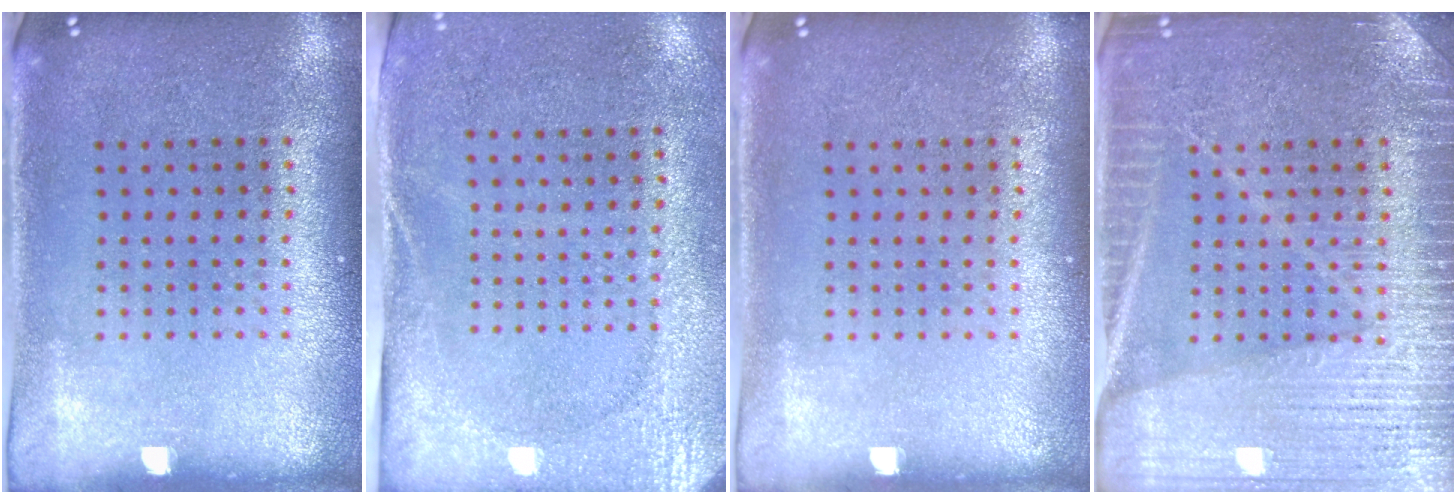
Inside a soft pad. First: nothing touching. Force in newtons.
{"total": 2.7, "press": 2.2, "slide": 1.6}
{"total": 0.0}
{"total": 3.9, "press": 3.8, "slide": 0.9}